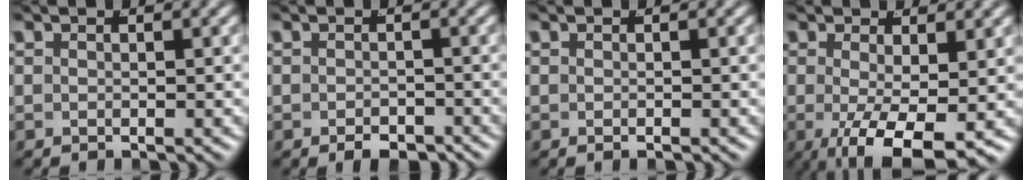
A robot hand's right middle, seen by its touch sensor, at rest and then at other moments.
{"total": 2.3, "force": [-2.1, 0.5, 0.8], "torque": [-0.008, -0.013, -0.027]}
{"total": 0.5, "force": [-0.5, 0.1, 0.2], "torque": [-0.007, 0.000, -0.007]}
{"total": 7.0, "force": [-2.9, 2.1, 6.1], "torque": [-0.115, -0.045, -0.021]}